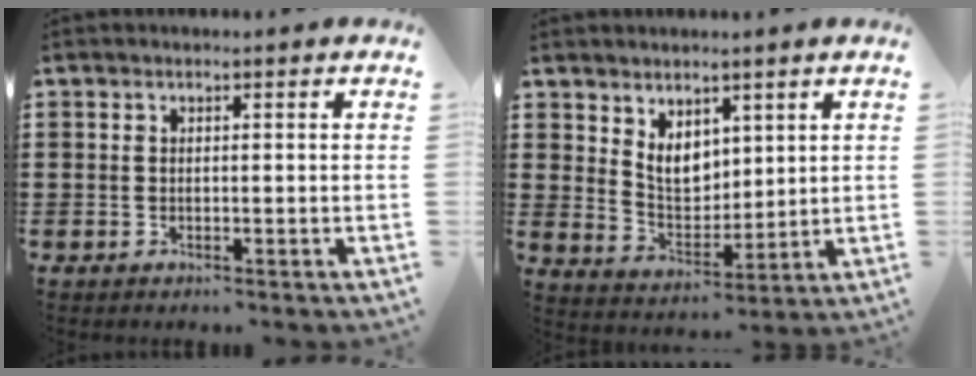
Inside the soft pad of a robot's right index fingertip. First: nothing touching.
{"total": 5.6, "force": [3.0, 3.8, 2.8], "torque": [-0.062, 0.000, 0.055]}